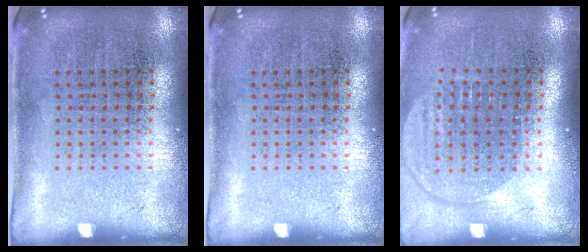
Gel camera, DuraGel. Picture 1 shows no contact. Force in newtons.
{"total": 0.0}
{"total": 1.5, "press": 1.3, "slide": 0.8}